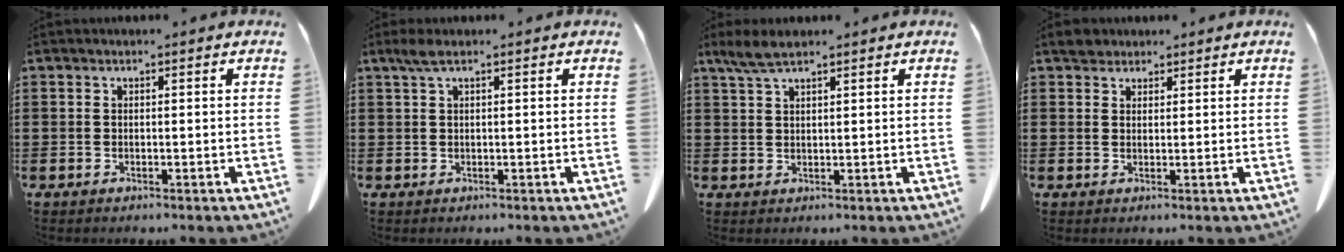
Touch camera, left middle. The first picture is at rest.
{"total": 1.6, "force": [0.7, 0.3, 1.4], "torque": [-0.030, 0.001, 0.013]}
{"total": 3.4, "force": [2.4, 0.7, 2.4], "torque": [-0.051, 0.003, 0.044]}
{"total": 2.3, "force": [2.0, 1.1, 0.4], "torque": [-0.014, 0.007, 0.039]}